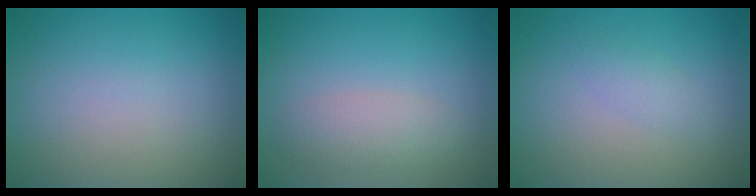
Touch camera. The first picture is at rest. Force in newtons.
{"total": 2.2, "press": 2.2, "slide": 0.1}
{"total": 1.2, "press": 1.2, "slide": 0.1}